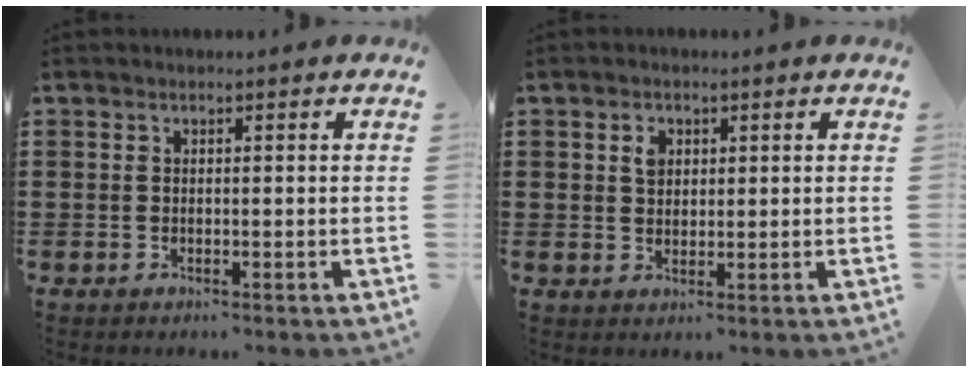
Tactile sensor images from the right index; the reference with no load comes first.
{"total": 2.4, "force": [0.9, 1.7, 1.4], "torque": [-0.032, 0.007, 0.016]}